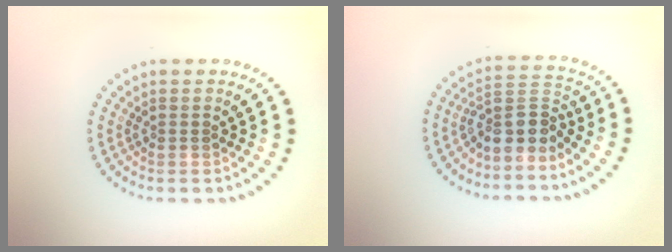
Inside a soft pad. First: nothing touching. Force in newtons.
{"total": 3.7, "press": 2.8, "slide": 2.4}